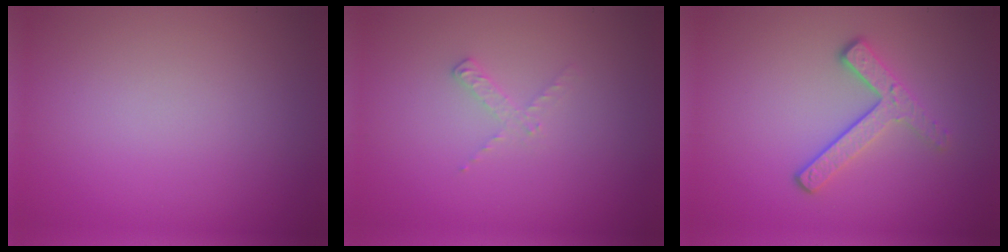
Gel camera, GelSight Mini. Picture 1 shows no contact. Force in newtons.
{"total": 1.1, "press": 1.1, "slide": 0.2}
{"total": 3.0, "press": 2.3, "slide": 2.0}